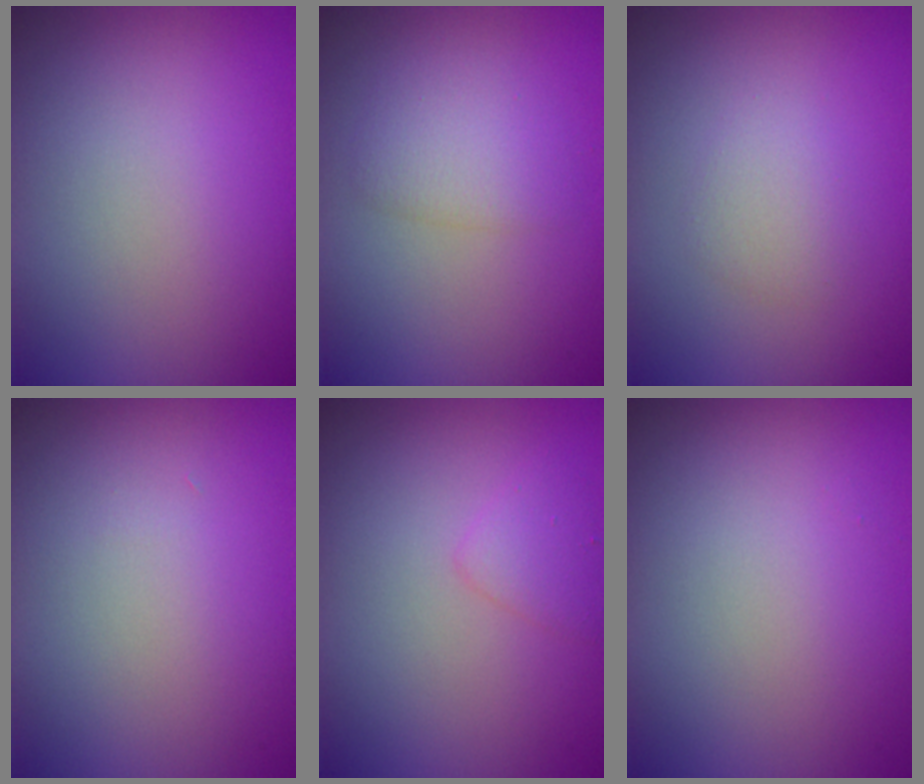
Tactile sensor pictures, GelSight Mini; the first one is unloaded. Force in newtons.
{"total": 2.4, "press": 2.4, "slide": 0.1}
{"total": 1.5, "press": 1.5, "slide": 0.0}
{"total": 0.0}
{"total": 1.7, "press": 1.6, "slide": 0.1}
{"total": 0.0}